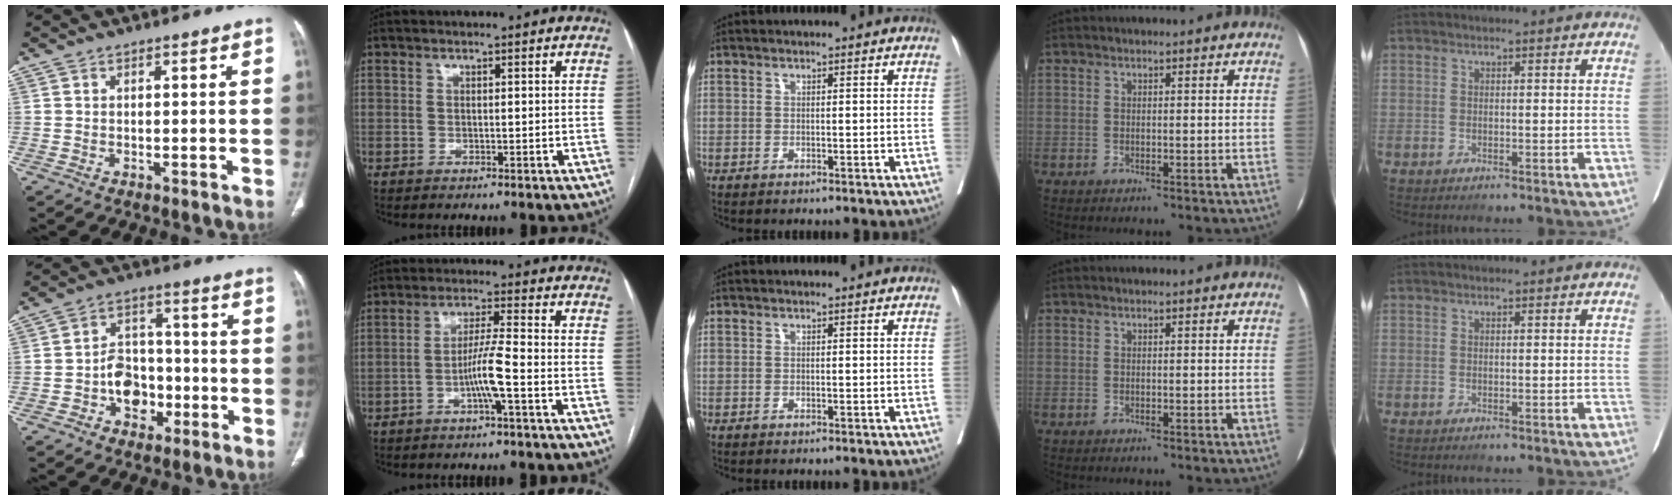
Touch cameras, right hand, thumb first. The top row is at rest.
{"thumb": {"total": 8.9, "force": [-3.0, 6.9, 4.8], "torque": [-0.040, 0.036, -0.050]}, "index": {"total": 5.7, "force": [-2.1, -0.5, 5.3], "torque": [-0.107, 0.005, -0.040]}}